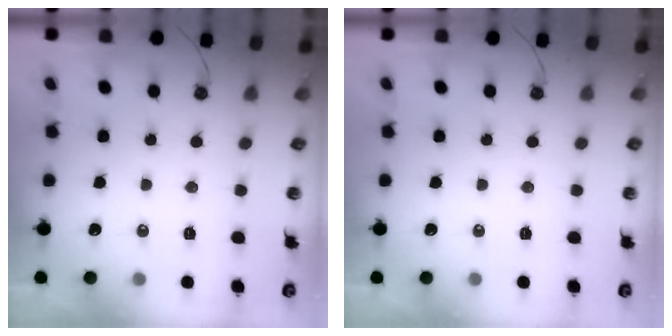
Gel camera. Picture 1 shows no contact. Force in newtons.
{"total": 0.0}